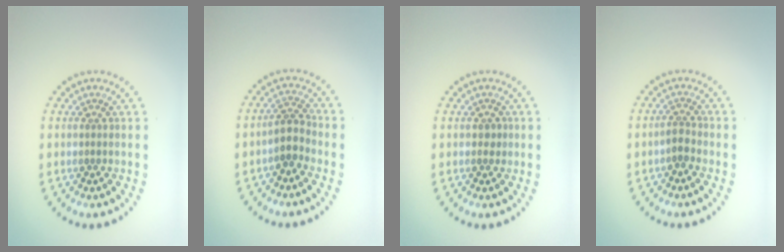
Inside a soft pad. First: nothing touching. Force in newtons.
{"total": 2.3, "press": 1.8, "slide": 1.3}
{"total": 0.8, "press": 0.8, "slide": 0.3}
{"total": 1.4, "press": 1.2, "slide": 0.8}